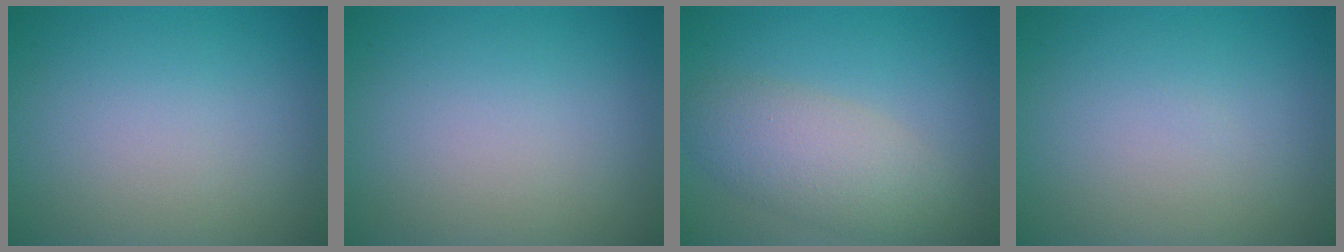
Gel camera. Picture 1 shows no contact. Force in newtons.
{"total": 0.0}
{"total": 4.7, "press": 4.7, "slide": 0.3}
{"total": 0.0}